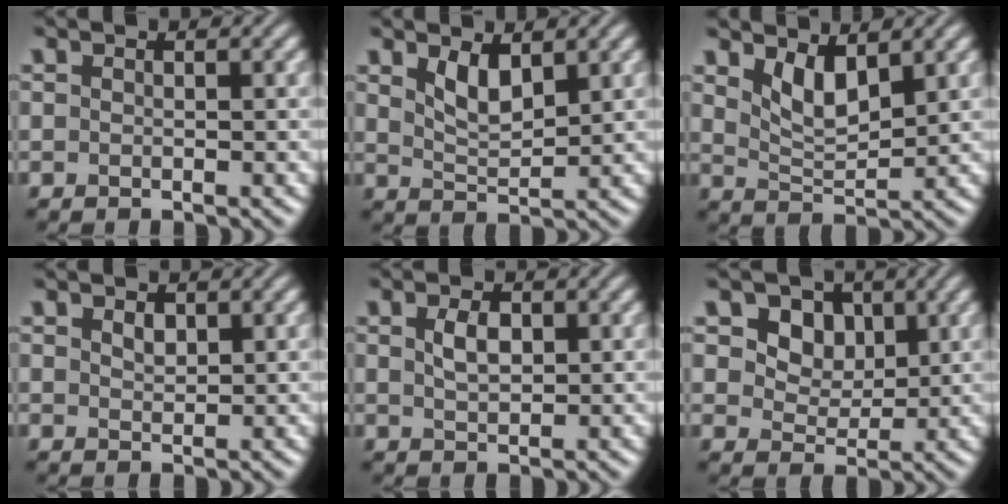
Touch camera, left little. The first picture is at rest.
{"total": 2.8, "force": [1.7, 1.1, 2.0], "torque": [-0.044, -0.008, 0.037]}
{"total": 3.4, "force": [1.9, 1.3, 2.5], "torque": [-0.053, -0.009, 0.041]}
{"total": 1.2, "force": [0.7, 0.6, 0.7], "torque": [-0.013, 0.001, 0.015]}
{"total": 2.2, "force": [0.6, 1.3, 1.7], "torque": [-0.038, 0.001, 0.014]}
{"total": 5.3, "force": [2.4, 3.9, 2.6], "torque": [-0.067, -0.009, 0.050]}